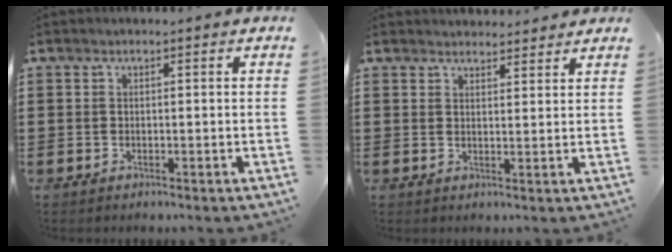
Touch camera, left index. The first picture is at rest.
{"total": 2.4, "force": [2.3, 0.3, -0.3], "torque": [-0.001, -0.004, 0.046]}